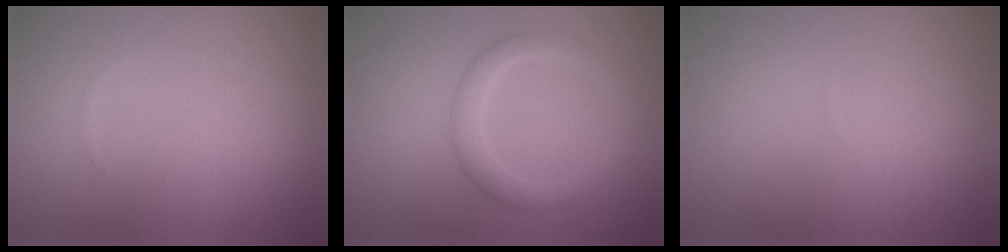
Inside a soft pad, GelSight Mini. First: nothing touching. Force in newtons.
{"total": 2.5, "press": 2.5, "slide": 0.1}
{"total": 0.0}